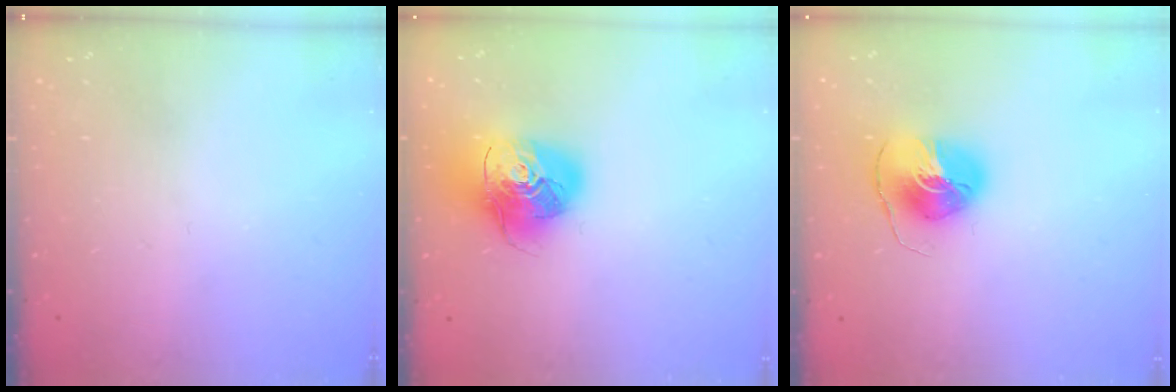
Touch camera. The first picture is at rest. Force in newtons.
{"total": 15.9, "press": 15.8, "slide": 2.3}
{"total": 8.2, "press": 8.1, "slide": 1.0}